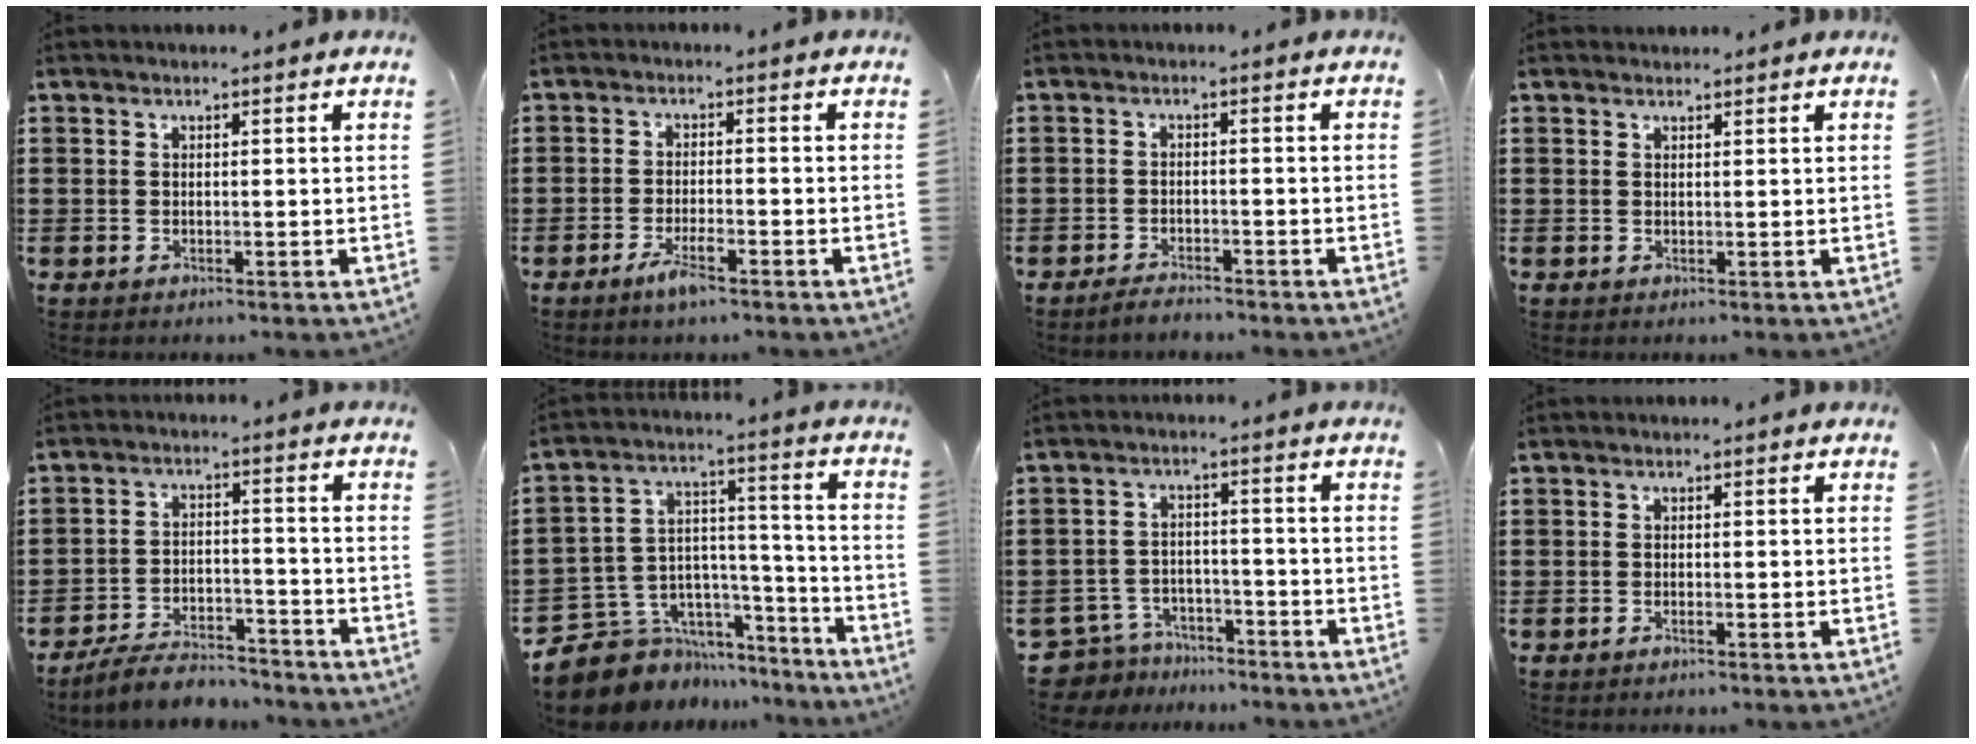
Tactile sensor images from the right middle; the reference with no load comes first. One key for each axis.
{"total": 3.7, "fx": -2.3, "fy": 0.7, "fz": 2.8, "tx": -0.058, "ty": -0.002, "tz": -0.045}
{"total": 2.1, "fx": -2.1, "fy": 0.3, "fz": 0.4, "tx": -0.011, "ty": 0.001, "tz": -0.041}
{"total": 0.8, "fx": 0.8, "fy": 0.1, "fz": 0.0, "tx": -0.002, "ty": 0.000, "tz": 0.015}
{"total": 6.2, "fx": -5.9, "fy": 1.3, "fz": 1.7, "tx": -0.030, "ty": 0.012, "tz": -0.112}
{"total": 8.6, "fx": -6.6, "fy": 5.4, "fz": 1.1, "tx": -0.052, "ty": 0.005, "tz": -0.124}
{"total": 5.3, "fx": -5.1, "fy": 1.3, "fz": 0.3, "tx": -0.031, "ty": 0.006, "tz": -0.113}
{"total": 0.6, "fx": -0.4, "fy": 0.0, "fz": 0.5, "tx": -0.011, "ty": -0.002, "tz": -0.007}